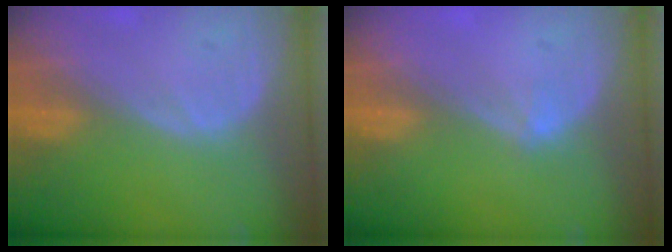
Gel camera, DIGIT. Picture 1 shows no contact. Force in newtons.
{"total": 0.8, "press": 0.6, "slide": 0.5}